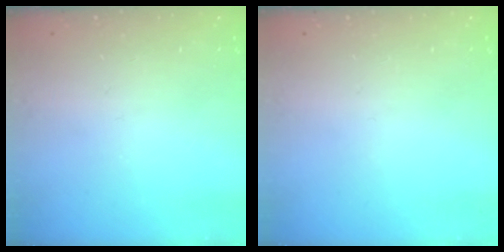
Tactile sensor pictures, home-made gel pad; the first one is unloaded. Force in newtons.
{"total": 0.0}